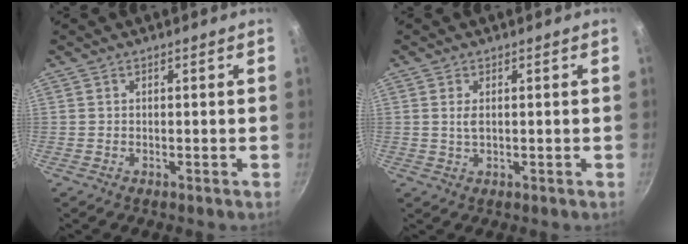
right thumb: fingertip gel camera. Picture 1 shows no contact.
{"total": 2.1, "force": [0.4, 1.0, 1.7], "torque": [-0.032, -0.002, 0.007]}